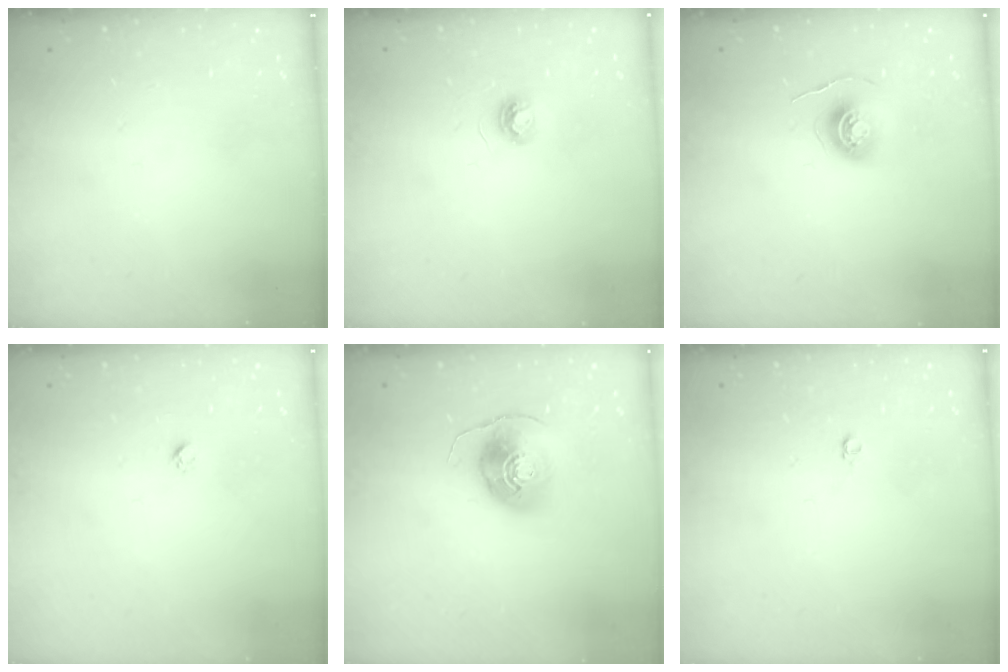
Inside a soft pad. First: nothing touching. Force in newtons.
{"total": 3.8, "press": 3.8, "slide": 0.4}
{"total": 5.7, "press": 5.7, "slide": 0.5}
{"total": 1.9, "press": 1.9, "slide": 0.1}
{"total": 8.8, "press": 8.7, "slide": 1.0}
{"total": 3.3, "press": 3.3, "slide": 0.3}